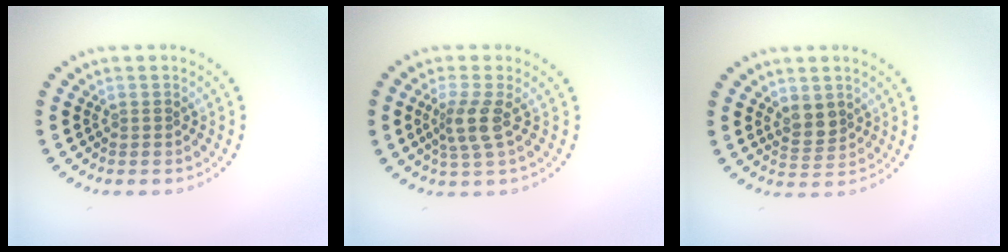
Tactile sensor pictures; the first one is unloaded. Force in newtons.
{"total": 2.7, "press": 2.2, "slide": 1.7}
{"total": 2.2, "press": 2.0, "slide": 0.9}